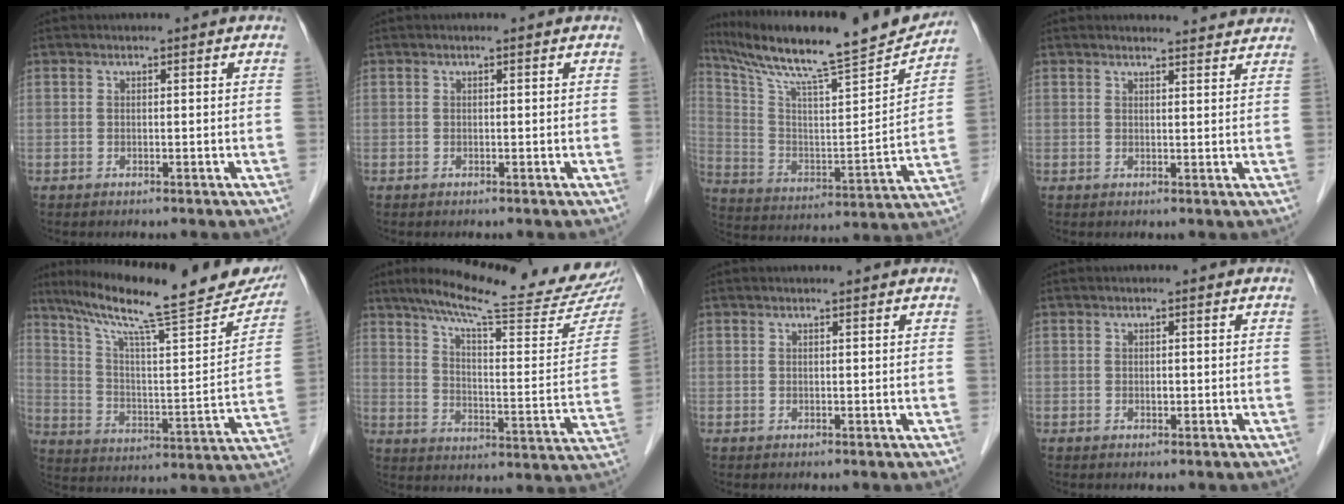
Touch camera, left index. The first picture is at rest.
{"total": 0.0}
{"total": 23.0, "force": [20.5, 1.1, 10.3], "torque": [-0.183, -0.025, 0.319]}
{"total": 5.7, "force": [5.7, 0.6, 0.7], "torque": [-0.008, 0.004, 0.053]}
{"total": 27.3, "force": [22.5, 3.2, 15.2], "torque": [-0.244, -0.019, 0.317]}
{"total": 23.3, "force": [20.0, 1.1, 12.0], "torque": [-0.177, -0.042, 0.267]}
{"total": 1.0, "force": [1.0, 0.0, 0.3], "torque": [-0.011, 0.008, 0.015]}
{"total": 0.6, "force": [-0.1, 0.4, 0.5], "torque": [-0.008, 0.001, -0.001]}